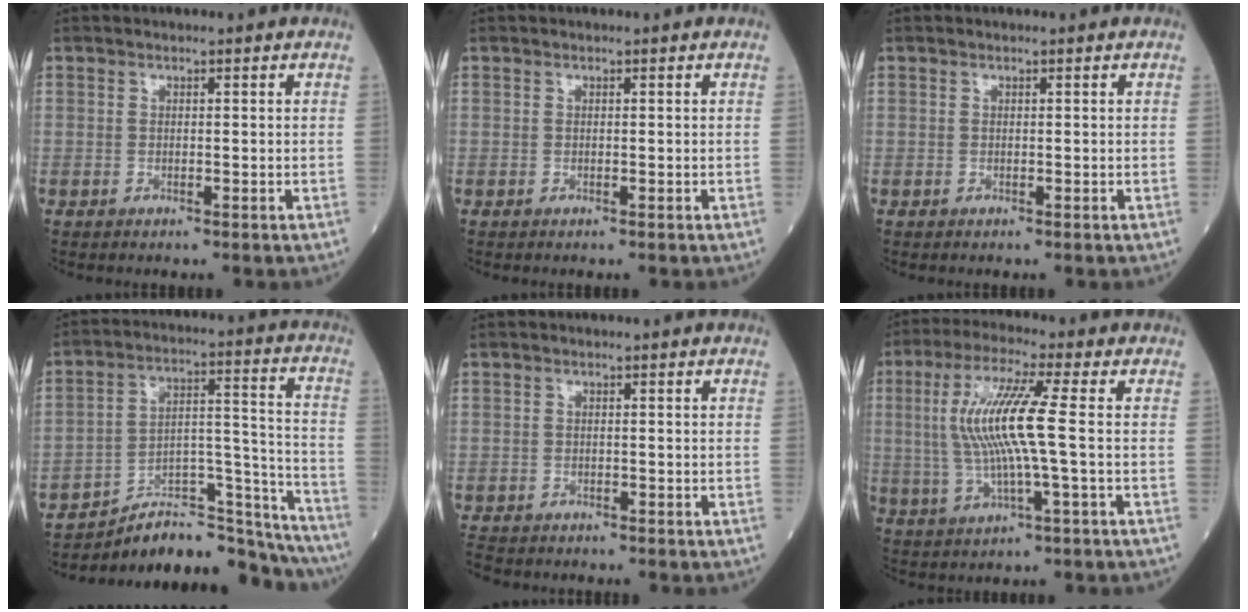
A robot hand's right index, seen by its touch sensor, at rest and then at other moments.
{"total": 0.0}
{"total": 0.0}
{"total": 19.9, "force": [-18.8, 2.6, 5.9], "torque": [-0.059, 0.056, -0.277]}
{"total": 3.9, "force": [-3.4, 1.7, 0.8], "torque": [-0.013, -0.004, -0.056]}
{"total": 10.7, "force": [0.7, 0.2, 10.7], "torque": [-0.228, 0.011, 0.012]}